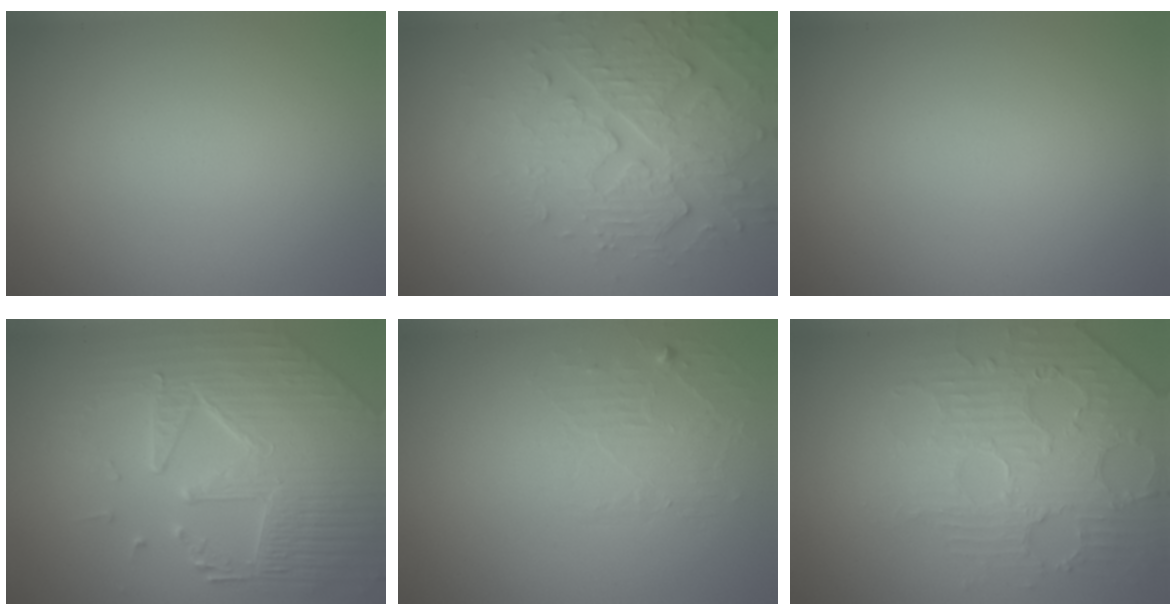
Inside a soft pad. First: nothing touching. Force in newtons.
{"total": 4.9, "press": 3.8, "slide": 3.0}
{"total": 0.0}
{"total": 8.5, "press": 5.9, "slide": 6.1}
{"total": 1.8, "press": 0.4, "slide": 1.8}
{"total": 4.6, "press": 3.8, "slide": 2.7}